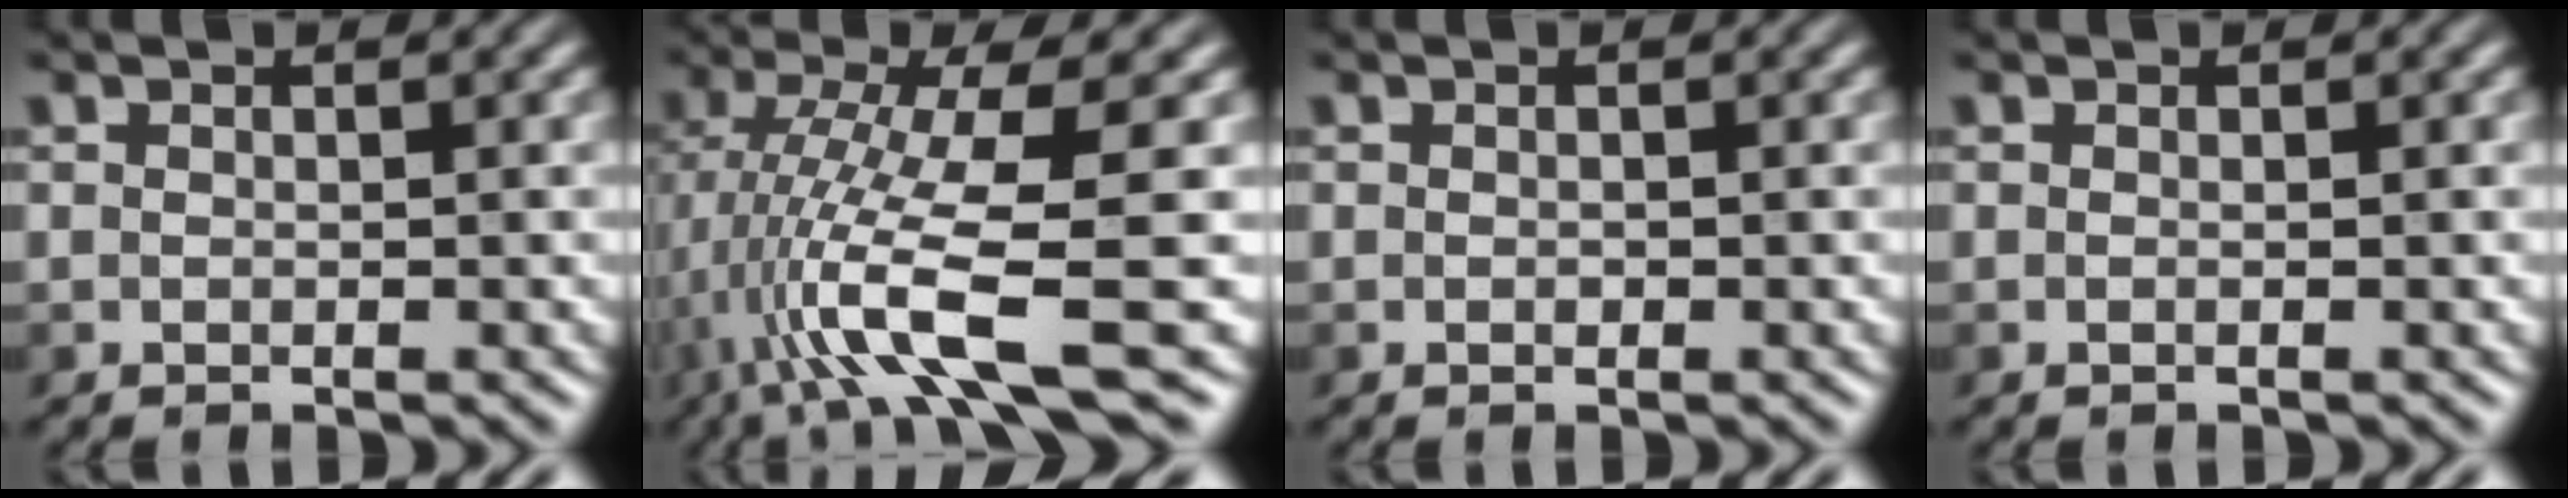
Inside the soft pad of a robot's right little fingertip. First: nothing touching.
{"total": 8.4, "force": [-2.1, 1.1, 8.1], "torque": [-0.165, 0.000, -0.039]}
{"total": 0.0}
{"total": 0.0}